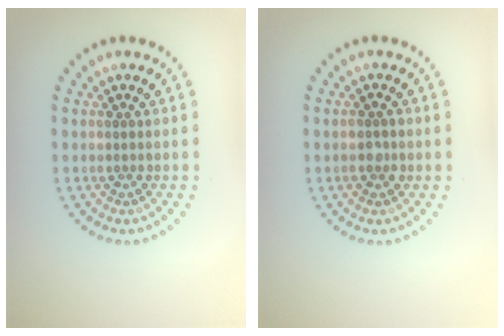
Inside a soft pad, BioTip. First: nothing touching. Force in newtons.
{"total": 1.4, "press": 1.4, "slide": 0.2}